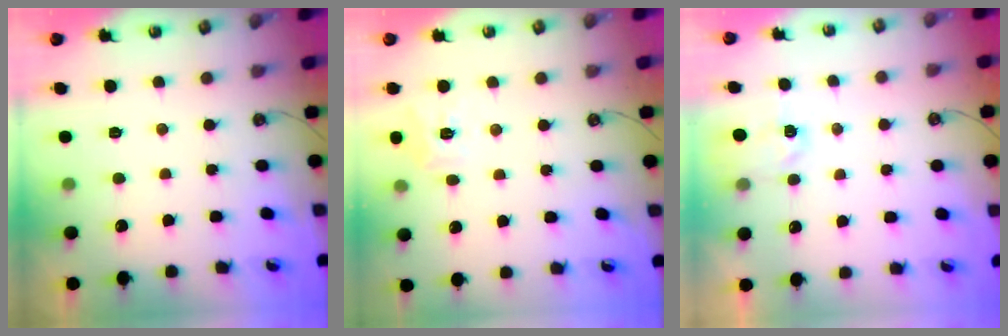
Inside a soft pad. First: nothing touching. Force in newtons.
{"total": 8.8, "press": 8.8, "slide": 0.8}
{"total": 3.0, "press": 2.9, "slide": 0.5}